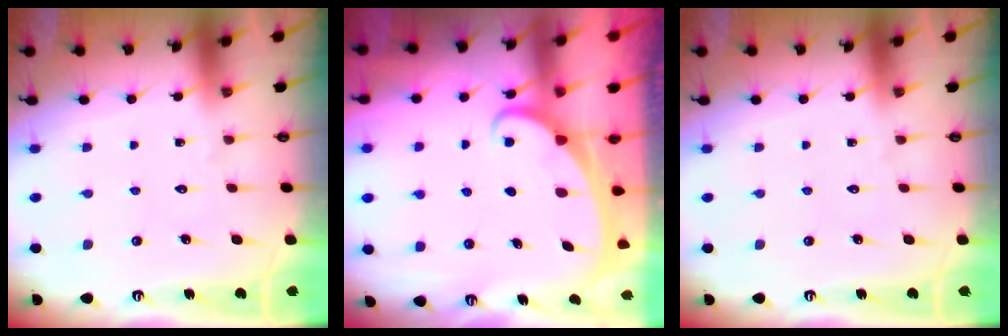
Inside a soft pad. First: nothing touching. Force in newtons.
{"total": 1.9, "press": 1.9, "slide": 0.1}
{"total": 0.0}